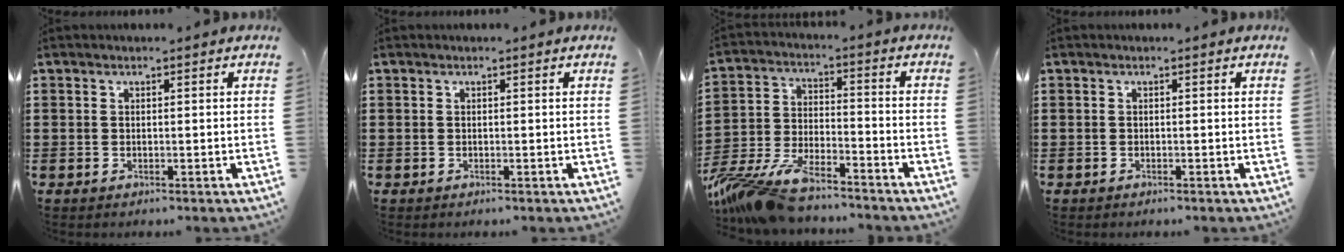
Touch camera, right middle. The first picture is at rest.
{"total": 0.0}
{"total": 10.0, "force": [-8.8, 2.1, 4.5], "torque": [-0.109, 0.005, -0.176]}
{"total": 0.0}